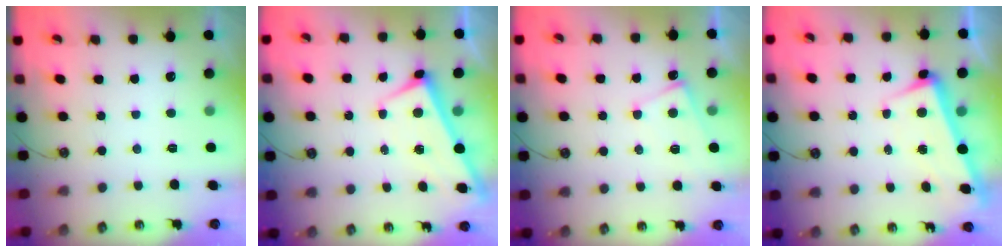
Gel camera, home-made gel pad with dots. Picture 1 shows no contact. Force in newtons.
{"total": 1.0, "press": 1.0, "slide": 0.0}
{"total": 3.3, "press": 3.3, "slide": 0.3}
{"total": 1.9, "press": 1.6, "slide": 1.1}